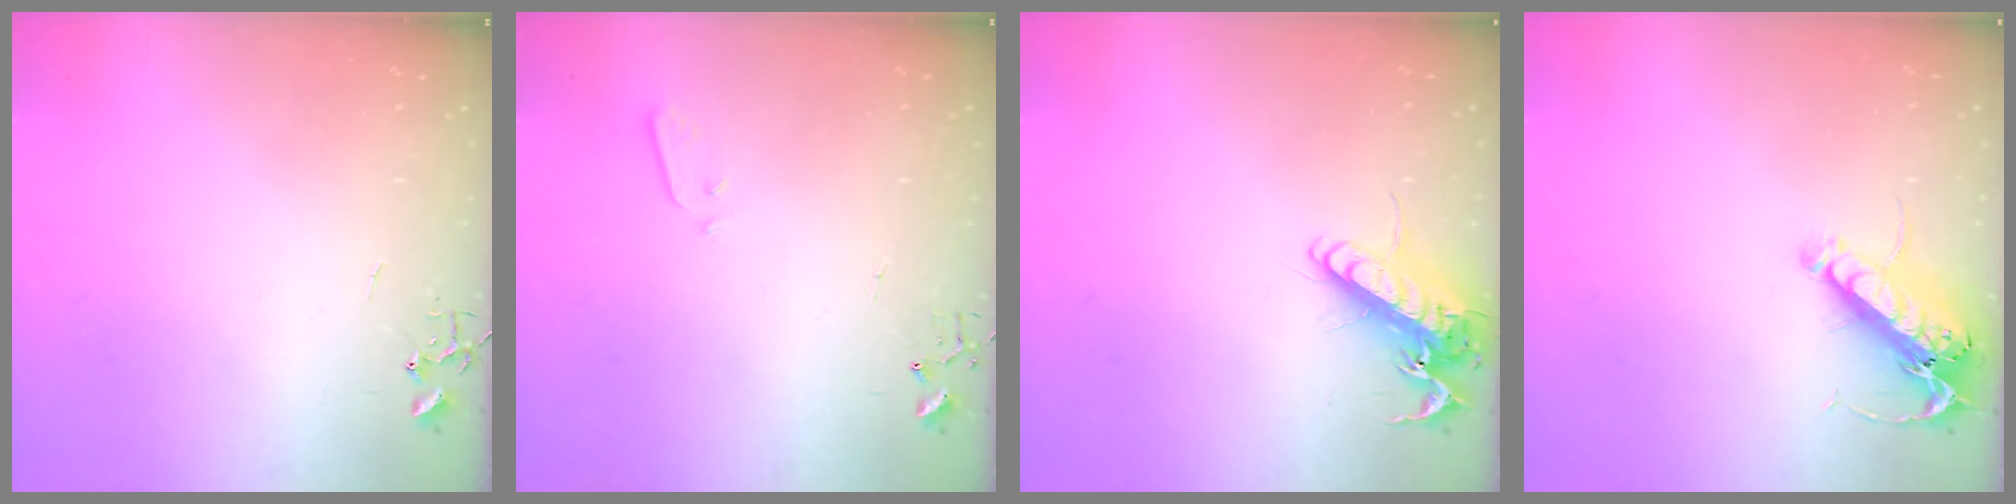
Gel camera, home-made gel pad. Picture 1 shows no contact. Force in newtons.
{"total": 2.1, "press": 2.0, "slide": 0.4}
{"total": 12.8, "press": 12.6, "slide": 2.4}
{"total": 14.2, "press": 14.0, "slide": 2.5}